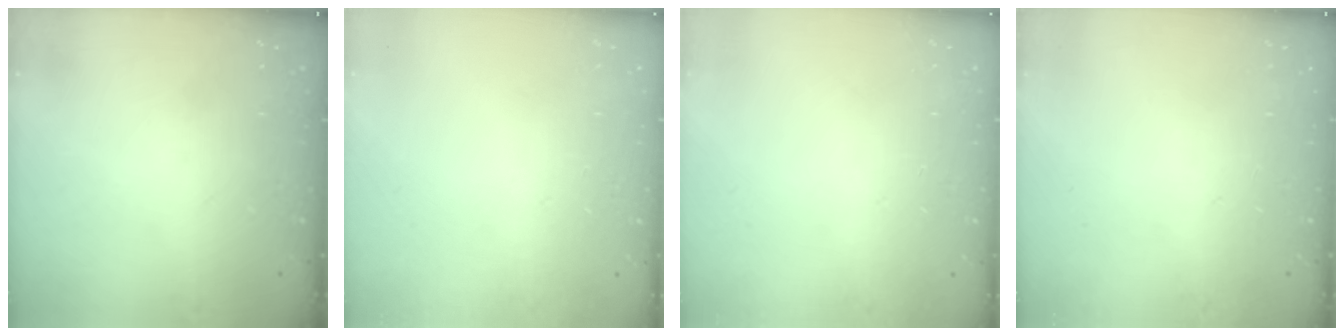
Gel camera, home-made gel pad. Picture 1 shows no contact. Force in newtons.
{"total": 0.0}
{"total": 0.0}
{"total": 0.0}